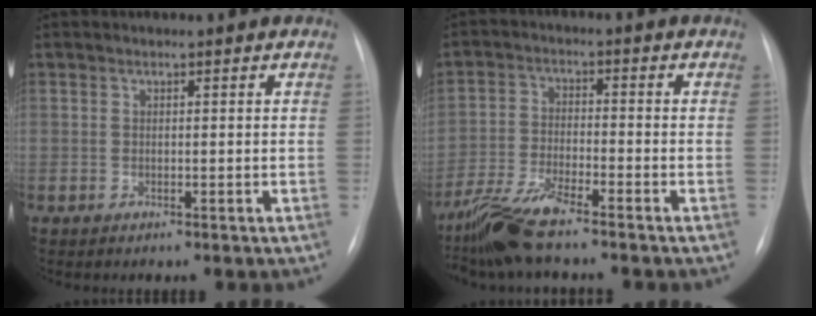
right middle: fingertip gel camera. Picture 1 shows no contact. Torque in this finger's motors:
{"motor_torque": [0.15, -0.31, 0.37, 0.05]}